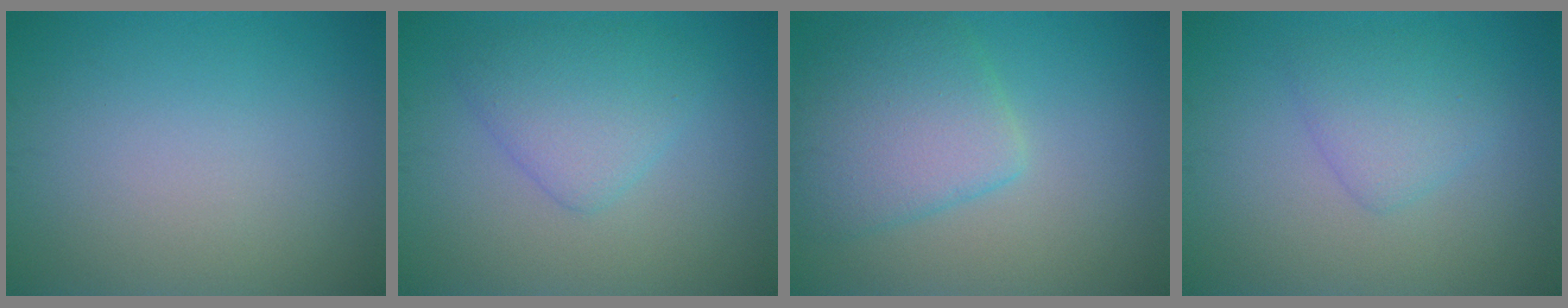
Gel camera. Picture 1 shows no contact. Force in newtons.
{"total": 3.5, "press": 3.5, "slide": 0.2}
{"total": 5.3, "press": 5.3, "slide": 0.3}
{"total": 2.5, "press": 2.5, "slide": 0.1}